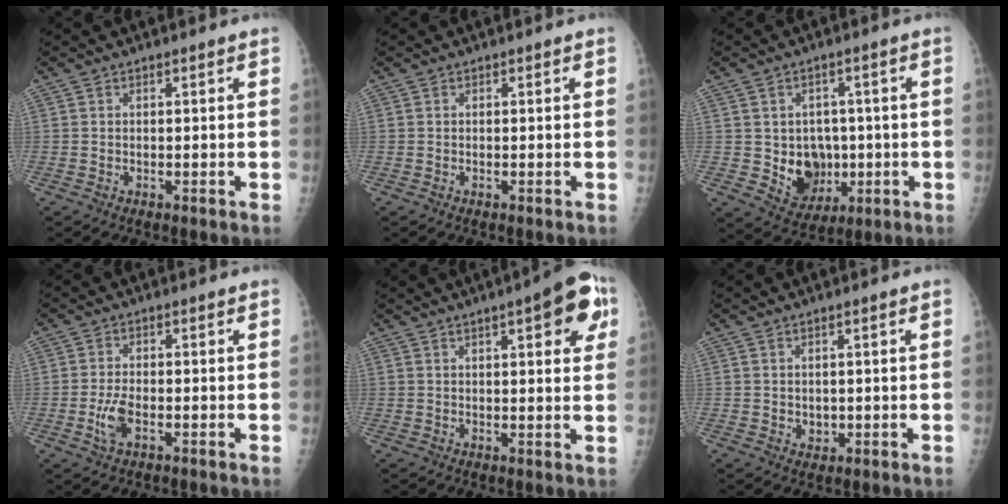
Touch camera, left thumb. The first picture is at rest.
{"total": 0.0}
{"total": 8.9, "force": [-0.9, 7.5, 4.7], "torque": [-0.028, 0.000, 0.004]}
{"total": 3.9, "force": [-1.4, 1.7, 3.2], "torque": [-0.072, 0.006, -0.025]}
{"total": 10.5, "force": [4.5, 3.2, 8.9], "torque": [-0.084, -0.004, 0.049]}
{"total": 1.6, "force": [0.1, 1.3, 1.0], "torque": [-0.005, -0.003, 0.008]}